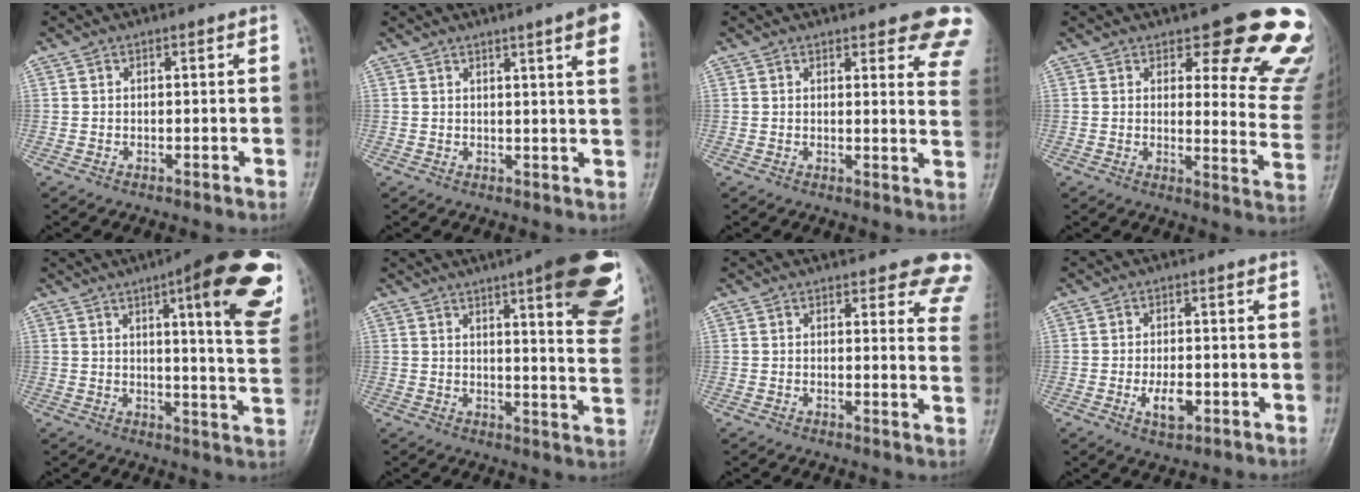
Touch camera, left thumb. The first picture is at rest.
{"total": 9.4, "force": [5.4, 0.5, 7.7], "torque": [-0.088, -0.011, 0.054]}
{"total": 12.8, "force": [10.0, 3.7, 7.1], "torque": [-0.040, -0.045, 0.091]}
{"total": 16.7, "force": [12.0, 5.6, 10.1], "torque": [-0.063, -0.084, 0.129]}
{"total": 22.2, "force": [10.4, 4.9, 18.9], "torque": [-0.219, -0.036, 0.125]}
{"total": 20.9, "force": [10.8, 4.5, 17.2], "torque": [-0.196, -0.040, 0.128]}
{"total": 11.3, "force": [9.2, 3.6, 5.4], "torque": [-0.010, -0.042, 0.079]}
{"total": 4.4, "force": [-1.3, 2.2, 3.6], "torque": [-0.061, -0.001, -0.019]}